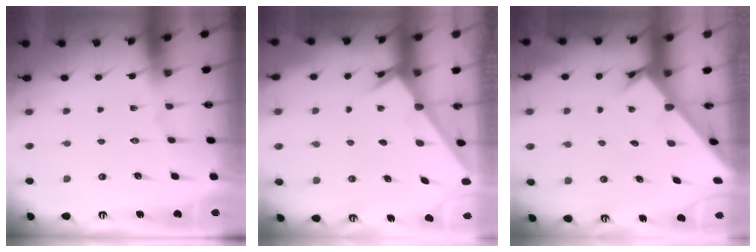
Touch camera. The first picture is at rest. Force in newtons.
{"total": 2.4, "press": 2.4, "slide": 0.2}
{"total": 2.4, "press": 2.4, "slide": 0.2}